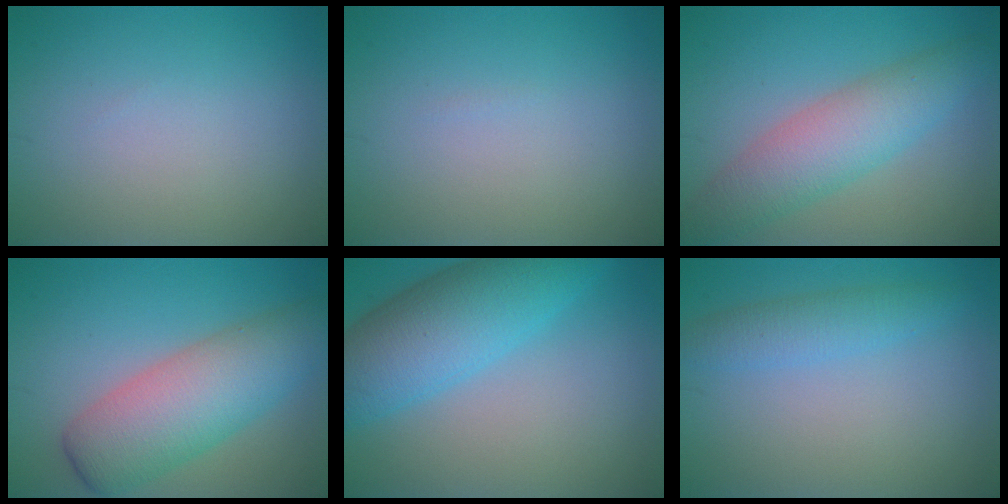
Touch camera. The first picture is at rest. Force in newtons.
{"total": 0.0}
{"total": 5.6, "press": 5.6, "slide": 0.2}
{"total": 7.7, "press": 7.7, "slide": 0.3}
{"total": 8.2, "press": 8.2, "slide": 0.1}
{"total": 2.6, "press": 2.6, "slide": 0.0}